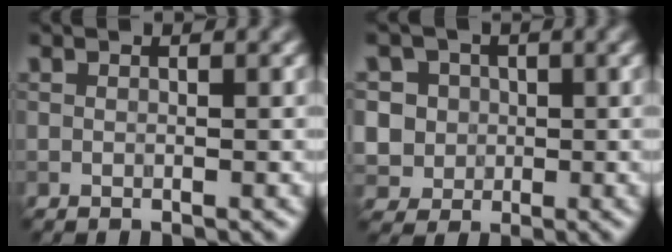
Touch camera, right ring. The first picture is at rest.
{"total": 6.1, "force": [1.1, 5.7, 1.9], "torque": [-0.038, 0.029, 0.003]}